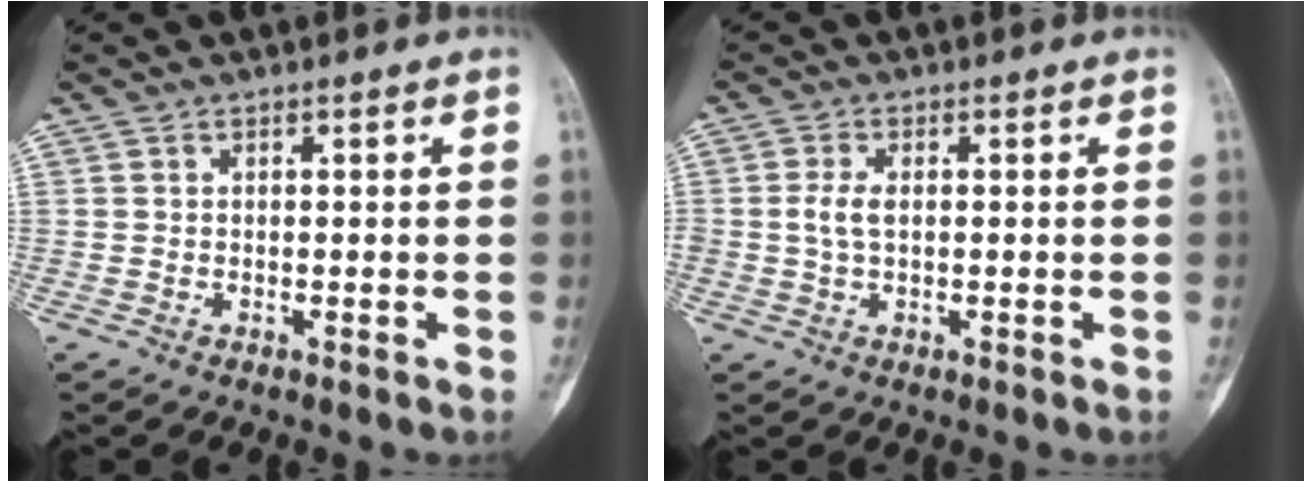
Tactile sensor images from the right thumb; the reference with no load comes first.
{"total": 3.3, "force": [0.2, 1.8, 2.8], "torque": [-0.061, 0.004, 0.004]}